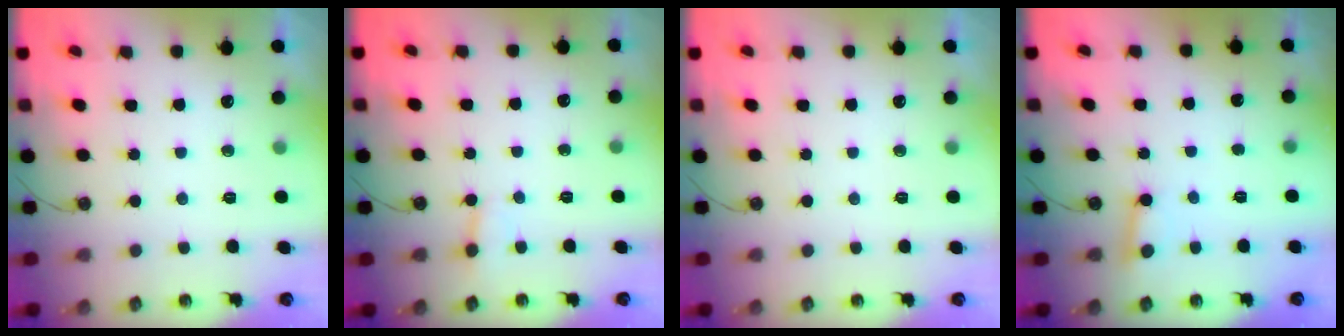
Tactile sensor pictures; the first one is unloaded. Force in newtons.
{"total": 2.8, "press": 2.8, "slide": 0.3}
{"total": 0.0}
{"total": 2.9, "press": 2.9, "slide": 0.4}